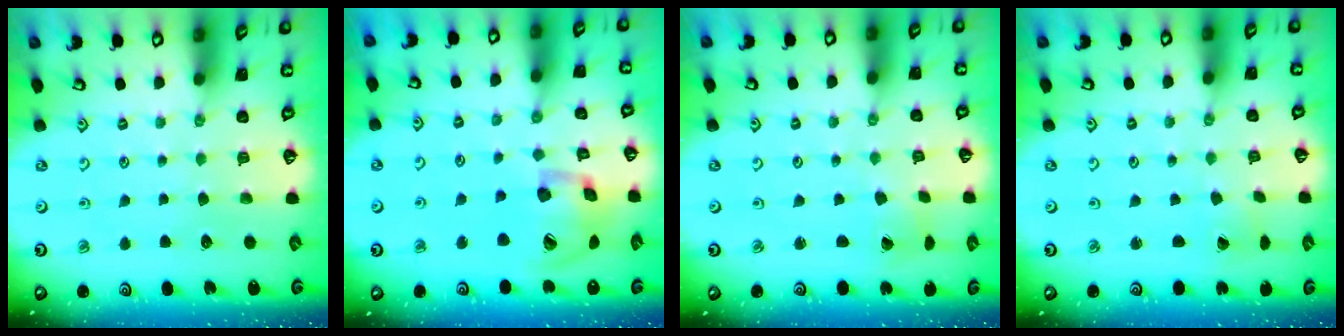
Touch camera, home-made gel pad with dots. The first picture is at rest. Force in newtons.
{"total": 21.5, "press": 21.2, "slide": 3.3}
{"total": 2.0, "press": 2.0, "slide": 0.3}
{"total": 1.4, "press": 1.4, "slide": 0.1}